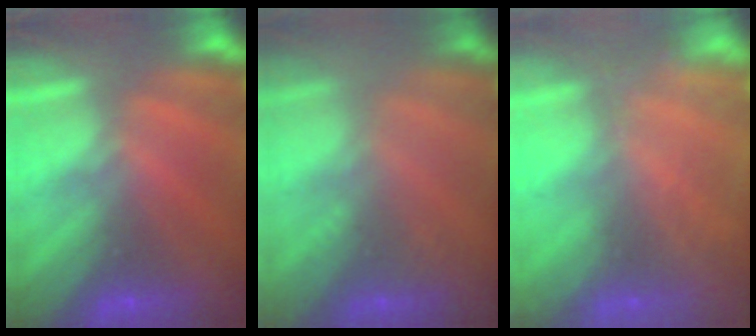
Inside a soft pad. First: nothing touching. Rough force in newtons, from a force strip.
{"total": 2.4}
{"total": 2.2}